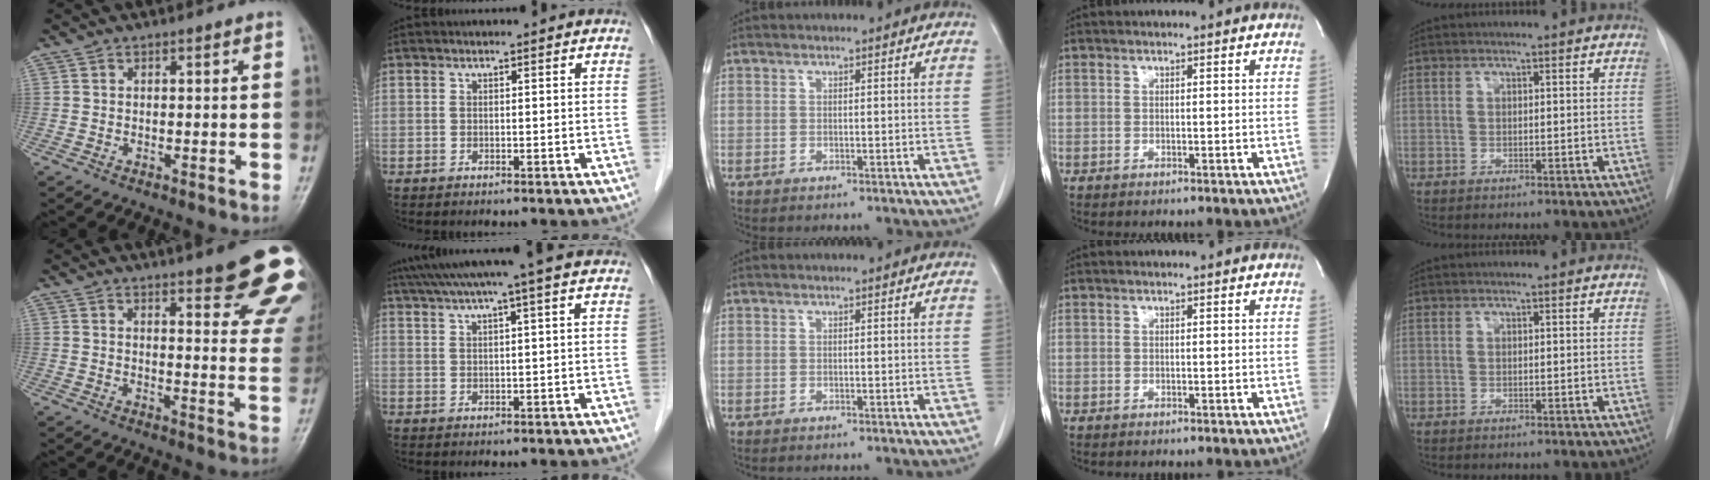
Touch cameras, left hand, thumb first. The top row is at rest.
{"thumb": {"total": 20.9, "force": [14.3, 5.1, 14.4], "torque": [-0.141, -0.058, 0.160]}, "index": {"total": 8.7, "force": [7.0, -1.4, 5.0], "torque": [-0.084, 0.032, 0.095]}}